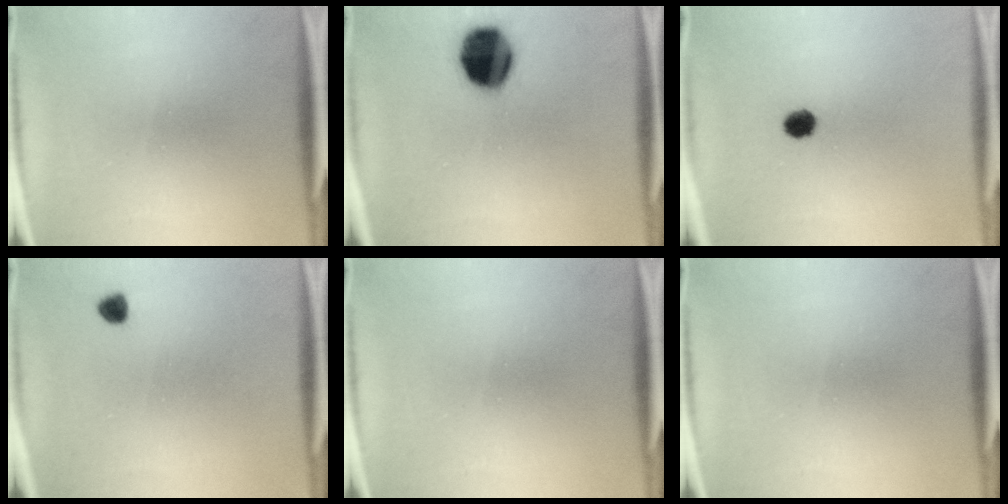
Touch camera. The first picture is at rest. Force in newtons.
{"total": 15.3}
{"total": 3.1}
{"total": 1.8}
{"total": 0.0}
{"total": 0.0}